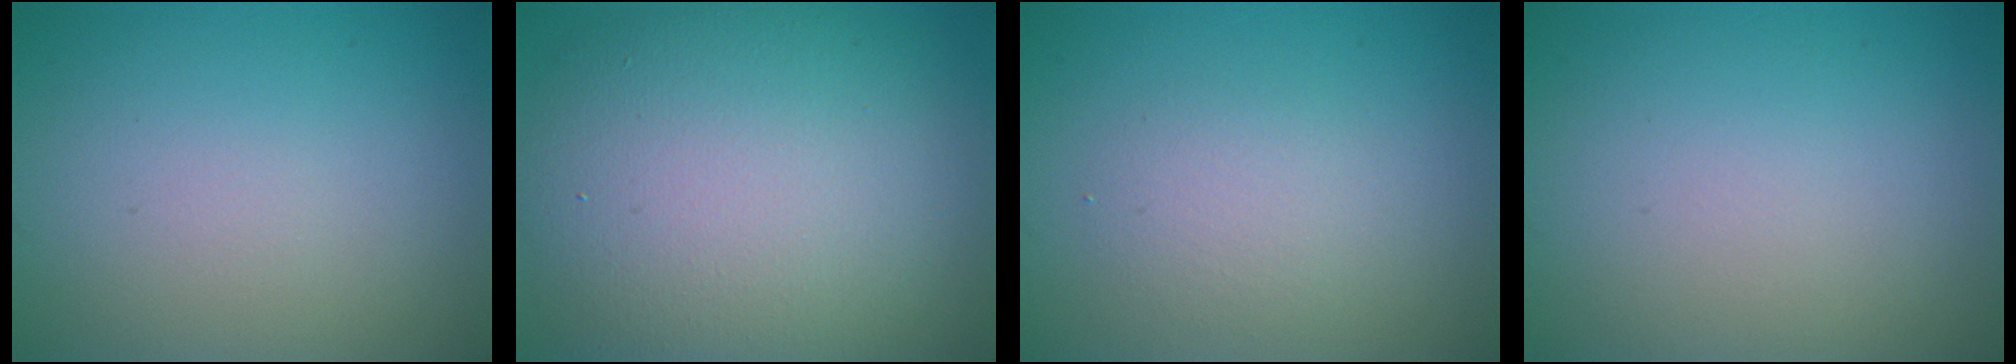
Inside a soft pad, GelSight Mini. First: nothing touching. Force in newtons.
{"total": 13.4, "press": 13.3, "slide": 0.8}
{"total": 2.1, "press": 2.1, "slide": 0.1}
{"total": 0.0}